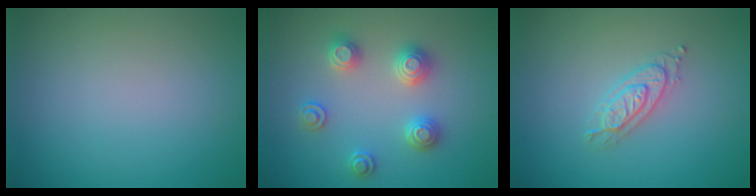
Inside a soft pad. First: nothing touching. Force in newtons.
{"total": 2.9, "press": 2.8, "slide": 0.3}
{"total": 2.1, "press": 2.1, "slide": 0.2}